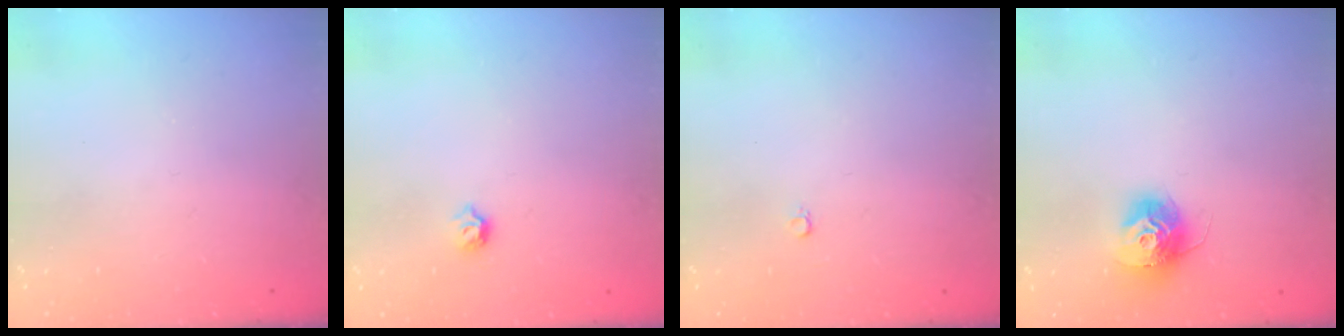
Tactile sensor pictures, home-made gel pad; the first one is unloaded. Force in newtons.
{"total": 3.8, "press": 3.7, "slide": 0.8}
{"total": 2.4, "press": 2.4, "slide": 0.2}
{"total": 11.8, "press": 11.8, "slide": 0.9}